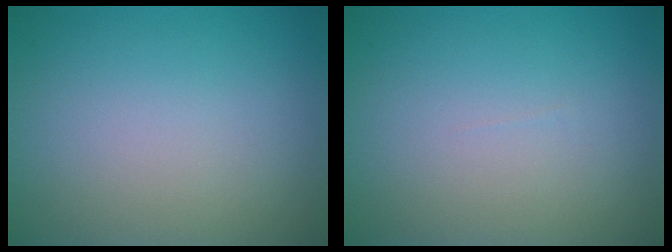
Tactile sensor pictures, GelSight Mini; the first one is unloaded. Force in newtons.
{"total": 0.0}